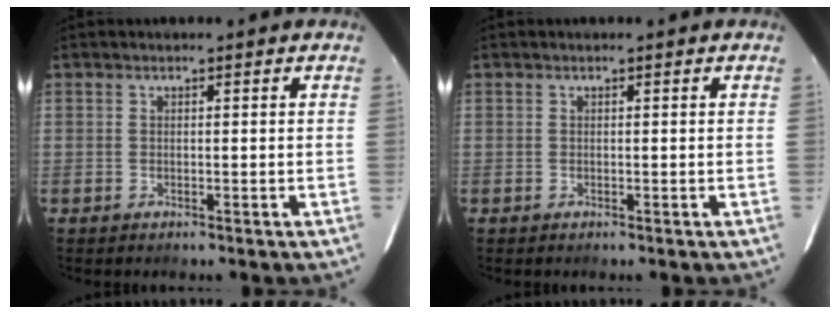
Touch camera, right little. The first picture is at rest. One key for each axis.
{"total": 0.0}